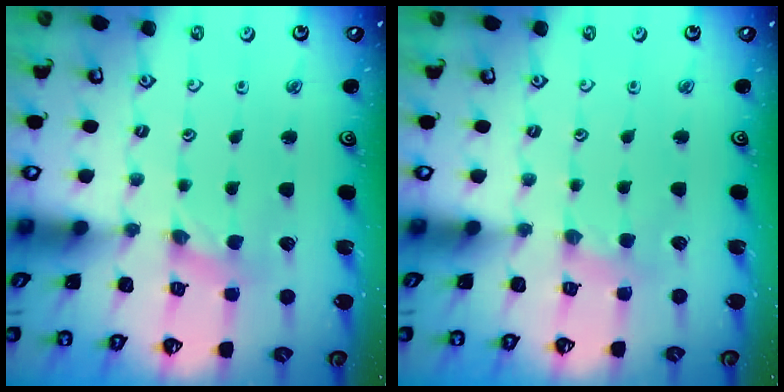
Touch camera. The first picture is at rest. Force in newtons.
{"total": 1.8, "press": 1.7, "slide": 0.4}